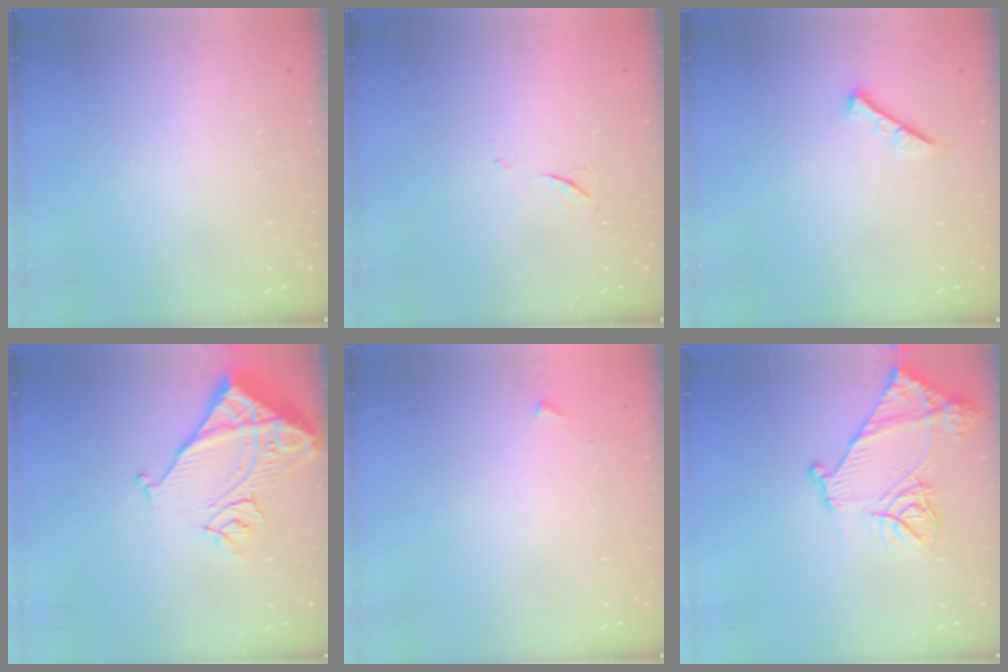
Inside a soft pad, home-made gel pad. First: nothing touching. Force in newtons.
{"total": 4.1, "press": 4.1, "slide": 0.6}
{"total": 0.0}
{"total": 12.1, "press": 12.0, "slide": 1.6}
{"total": 3.2, "press": 3.2, "slide": 0.4}
{"total": 14.8, "press": 14.7, "slide": 1.6}